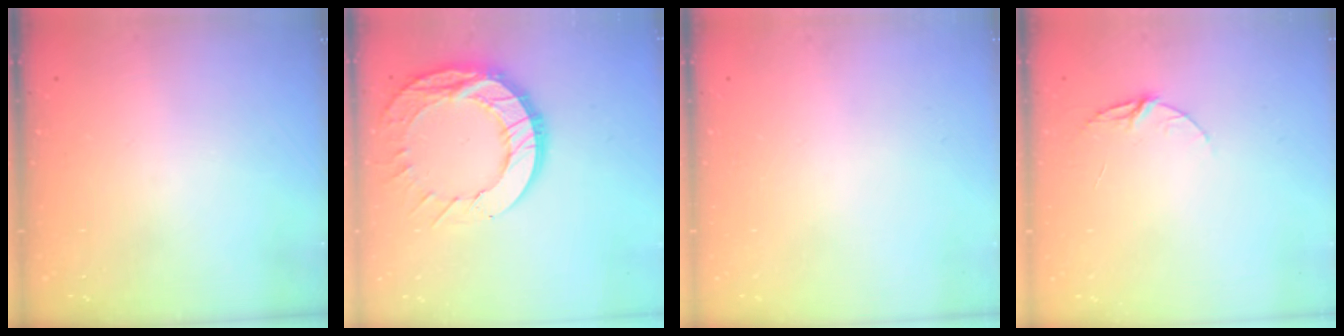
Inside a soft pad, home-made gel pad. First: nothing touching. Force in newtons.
{"total": 16.0, "press": 15.9, "slide": 1.3}
{"total": 0.0}
{"total": 5.3, "press": 5.3, "slide": 0.5}